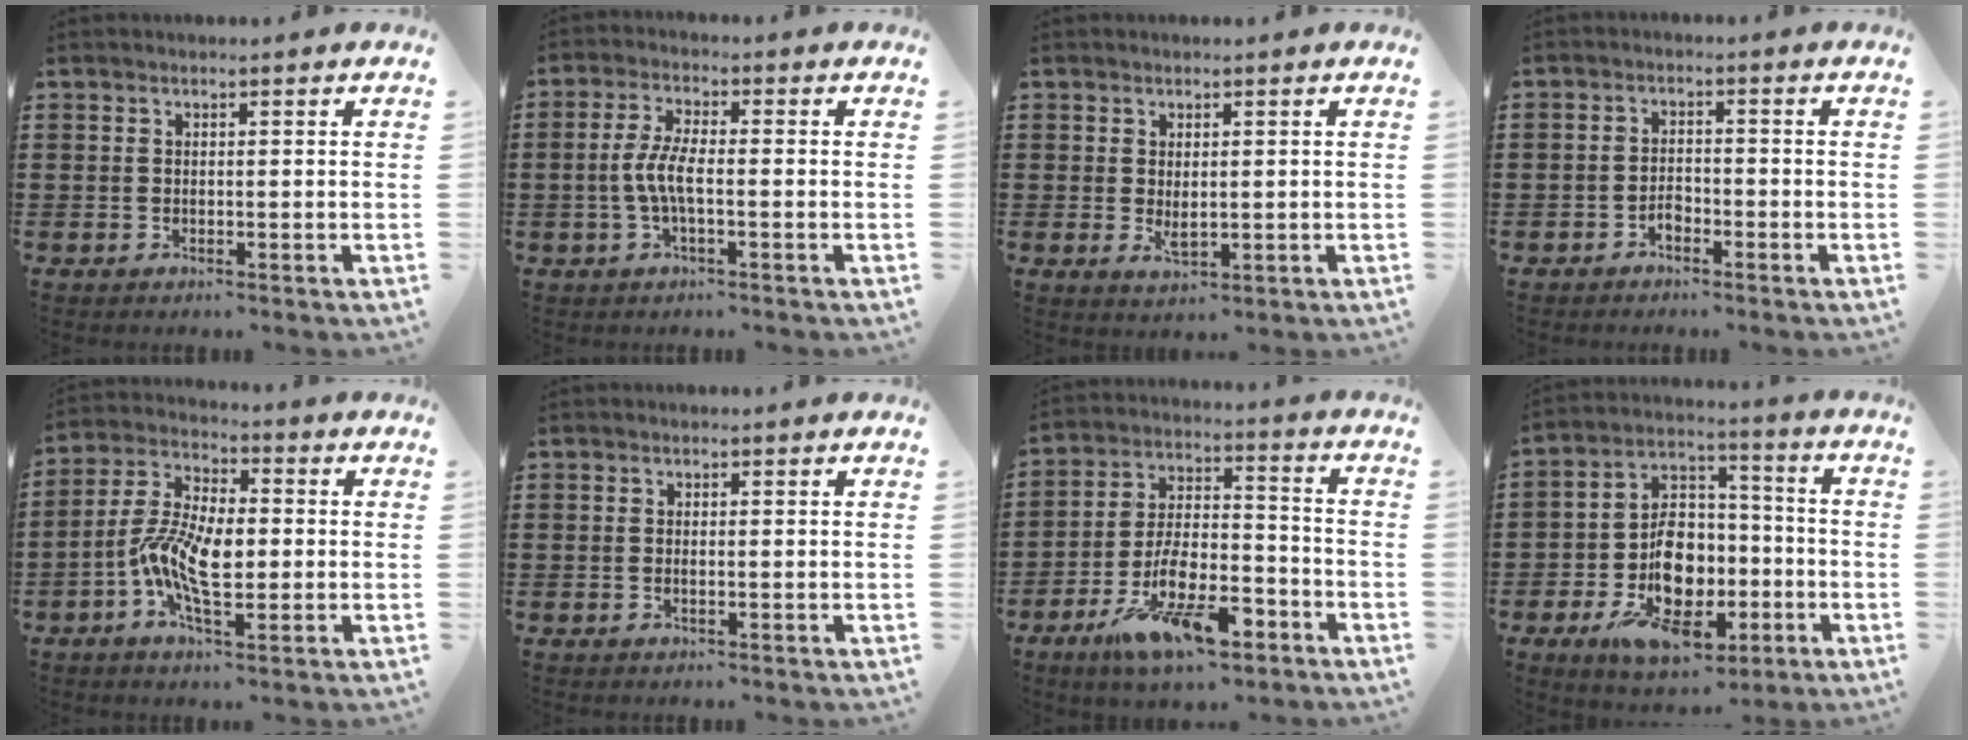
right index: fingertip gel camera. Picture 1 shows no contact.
{"total": 5.0, "force": [-1.1, 1.4, 4.6], "torque": [-0.110, -0.006, -0.030]}
{"total": 2.1, "force": [0.1, 1.0, 1.9], "torque": [-0.037, 0.001, 0.003]}
{"total": 2.2, "force": [-1.6, 1.3, 0.9], "torque": [-0.022, 0.003, -0.034]}
{"total": 9.8, "force": [-1.8, 4.4, 8.5], "torque": [-0.188, -0.003, -0.038]}
{"total": 0.7, "force": [-0.1, 0.2, 0.7], "torque": [-0.013, -0.003, -0.001]}
{"total": 13.4, "force": [-8.1, 5.0, 9.3], "torque": [-0.179, 0.024, -0.148]}
{"total": 12.8, "force": [-4.0, 8.2, 8.9], "torque": [-0.160, 0.010, -0.067]}